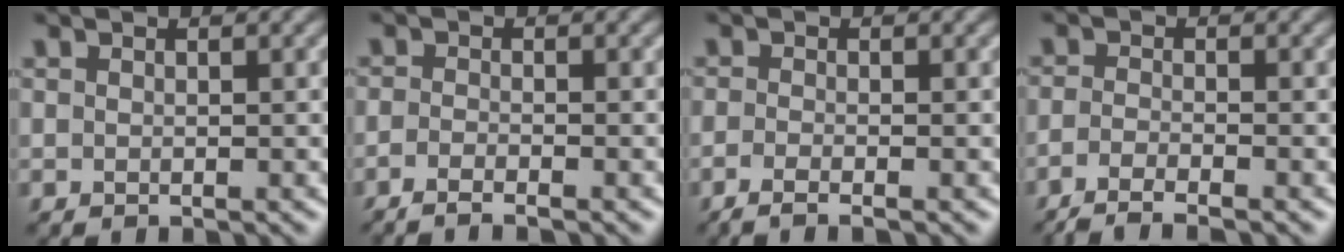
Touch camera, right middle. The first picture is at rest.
{"total": 2.3, "force": [-1.6, 0.5, 1.6], "torque": [-0.032, -0.009, -0.036]}
{"total": 2.1, "force": [-1.2, 0.5, 1.6], "torque": [-0.026, -0.010, -0.033]}
{"total": 3.6, "force": [-2.6, 0.7, 2.4], "torque": [-0.041, -0.006, -0.060]}